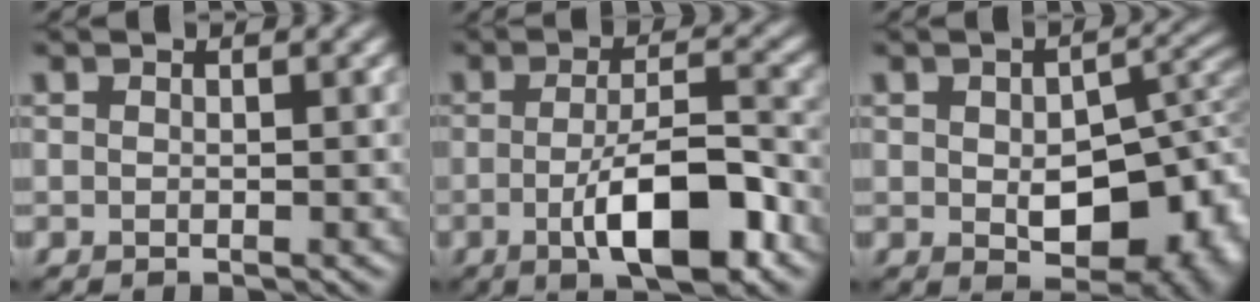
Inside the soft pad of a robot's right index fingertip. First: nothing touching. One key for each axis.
{"total": 7.9, "fx": -2.8, "fy": 2.3, "fz": 7.0, "tx": -0.115, "ty": 0.002, "tz": -0.047}
{"total": 11.3, "fx": -2.2, "fy": 6.6, "fz": 8.9, "tx": -0.118, "ty": -0.024, "tz": -0.017}